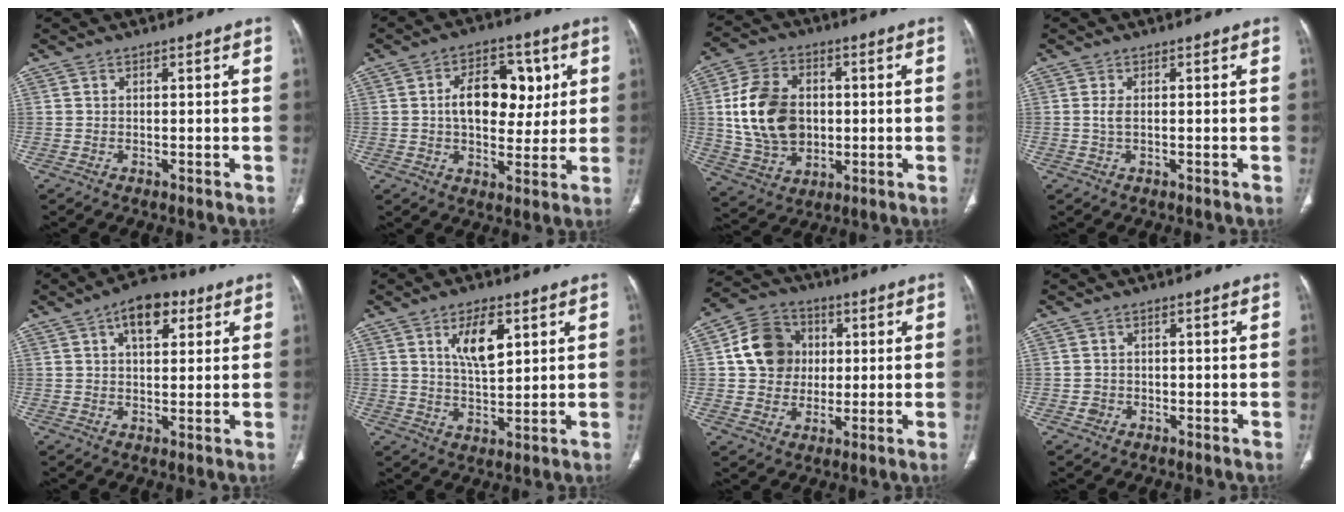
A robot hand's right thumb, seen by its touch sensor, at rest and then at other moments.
{"total": 13.0, "force": [2.4, 8.3, 9.7], "torque": [-0.103, 0.003, 0.036]}
{"total": 15.9, "force": [0.9, 11.6, 10.8], "torque": [-0.180, 0.003, 0.025]}
{"total": 1.4, "force": [0.0, 0.5, 1.3], "torque": [-0.037, -0.003, 0.003]}
{"total": 8.7, "force": [3.9, 4.6, 6.2], "torque": [-0.072, 0.000, 0.054]}
{"total": 8.3, "force": [3.6, 3.6, 6.6], "torque": [-0.102, -0.021, 0.067]}
{"total": 12.0, "force": [1.9, 10.5, 5.6], "torque": [-0.072, 0.008, 0.028]}
{"total": 1.4, "force": [-0.5, 1.3, 0.2], "torque": [0.003, 0.006, -0.008]}